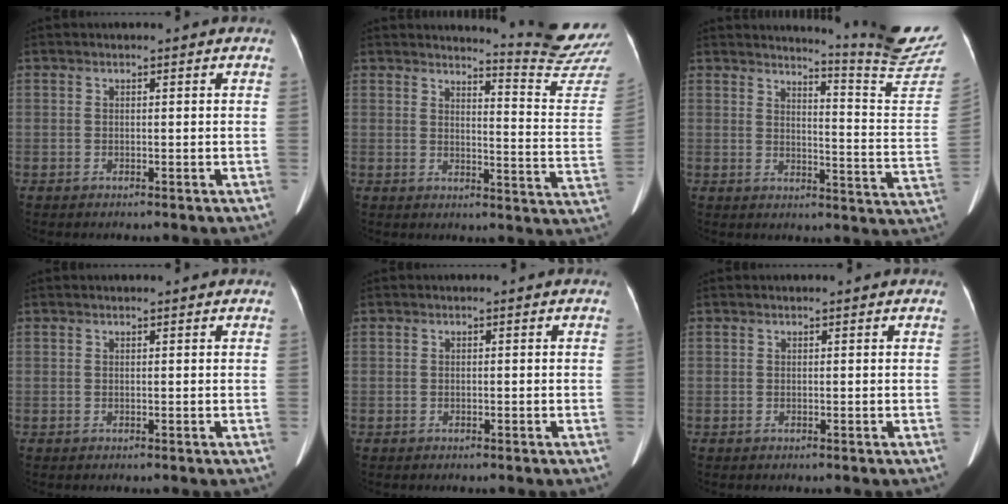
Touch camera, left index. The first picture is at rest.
{"total": 13.1, "force": [12.9, -2.6, 0.6], "torque": [-0.017, -0.144, 0.141]}
{"total": 15.1, "force": [14.4, -2.1, 4.4], "torque": [-0.064, -0.126, 0.161]}
{"total": 0.9, "force": [0.8, 0.0, 0.4], "torque": [-0.009, 0.010, 0.015]}
{"total": 0.0}
{"total": 0.6, "force": [0.6, 0.0, 0.3], "torque": [-0.010, 0.008, 0.011]}